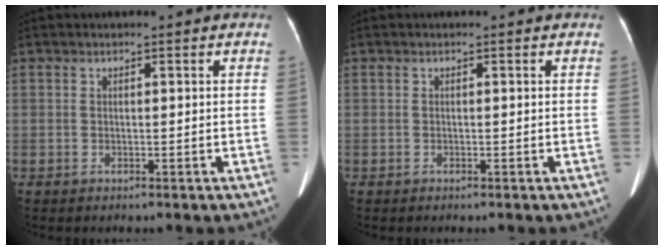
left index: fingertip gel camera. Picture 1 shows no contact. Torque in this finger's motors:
{"motor_torque": [0.00, 0.00, 0.00, 0.00]}